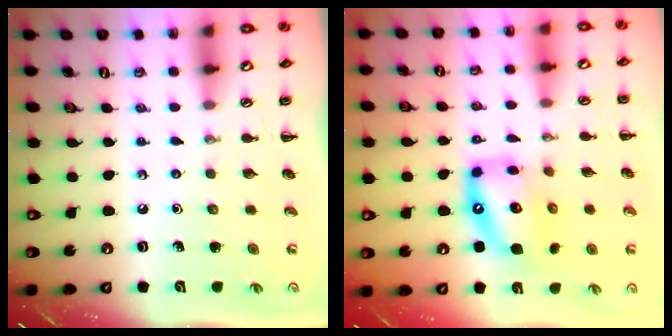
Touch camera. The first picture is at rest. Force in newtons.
{"total": 14.6, "press": 14.1, "slide": 4.0}